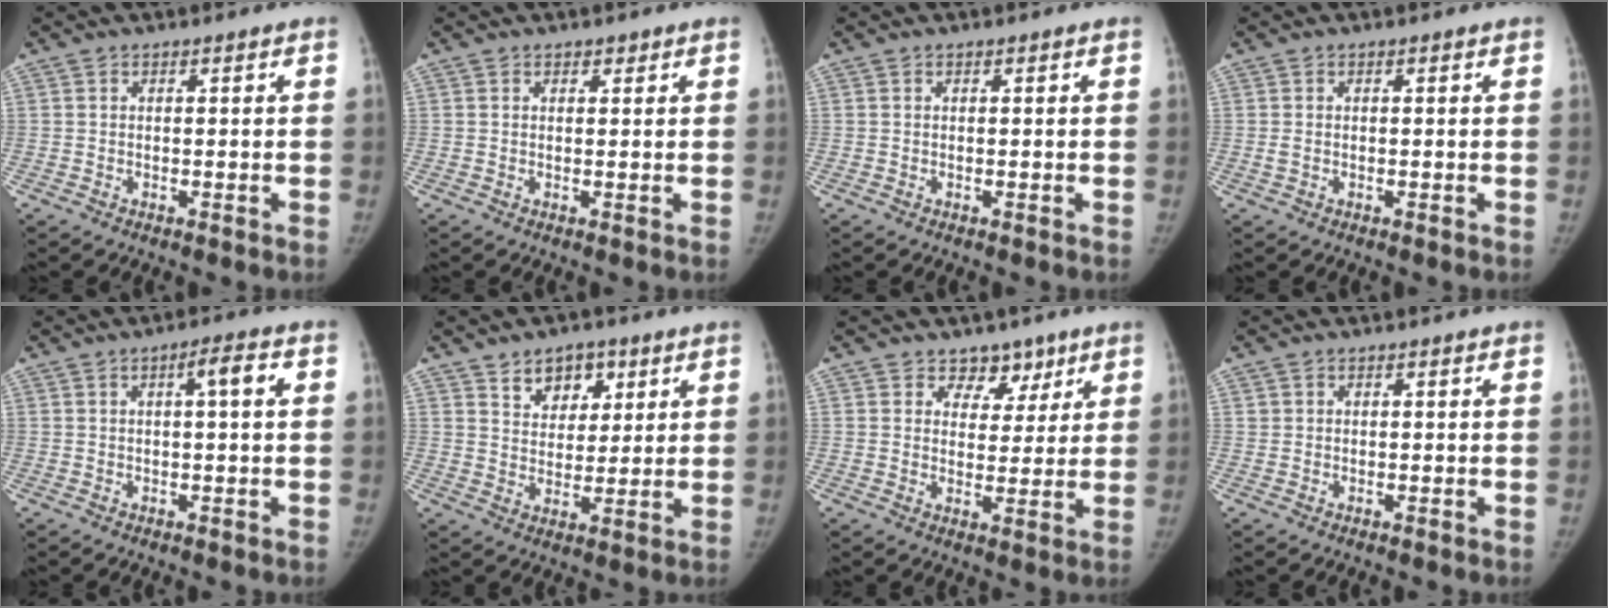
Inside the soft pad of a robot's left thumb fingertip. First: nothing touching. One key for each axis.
{"total": 1.0, "fx": 0.7, "fy": 0.5, "fz": 0.3, "tx": 0.006, "ty": -0.004, "tz": 0.009}
{"total": 0.0}
{"total": 0.9, "fx": -0.1, "fy": 0.7, "fz": 0.6, "tx": -0.020, "ty": 0.000, "tz": -0.002}
{"total": 4.0, "fx": 0.8, "fy": 0.6, "fz": 3.8, "tx": -0.061, "ty": 0.014, "tz": 0.011}
{"total": 7.7, "fx": 4.3, "fy": 5.2, "fz": 3.5, "tx": -0.016, "ty": -0.022, "tz": 0.071}
{"total": 5.9, "fx": 4.0, "fy": 4.2, "fz": 1.3, "tx": 0.024, "ty": -0.019, "tz": 0.059}
{"total": 0.6, "fx": 0.2, "fy": 0.5, "fz": 0.0, "tx": 0.006, "ty": 0.002, "tz": 0.002}